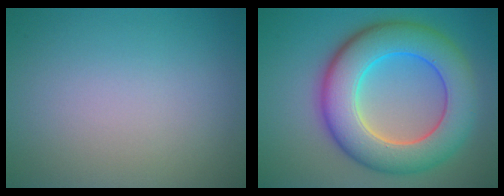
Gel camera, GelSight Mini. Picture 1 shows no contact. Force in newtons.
{"total": 10.1, "press": 10.1, "slide": 0.7}